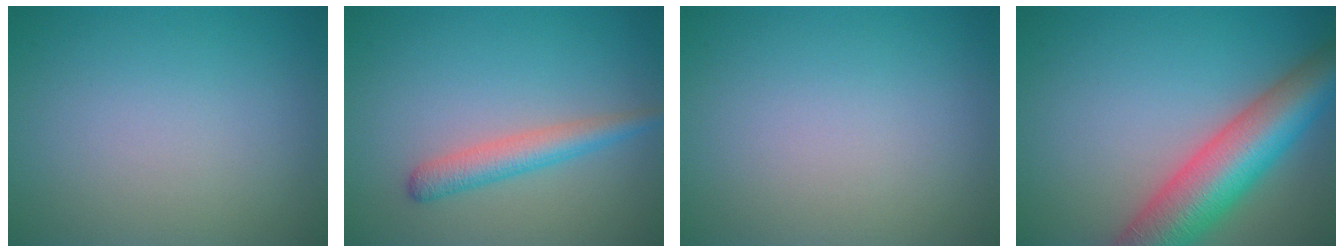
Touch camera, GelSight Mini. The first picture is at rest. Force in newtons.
{"total": 2.8, "press": 2.7, "slide": 0.2}
{"total": 0.0}
{"total": 9.8, "press": 9.8, "slide": 0.4}